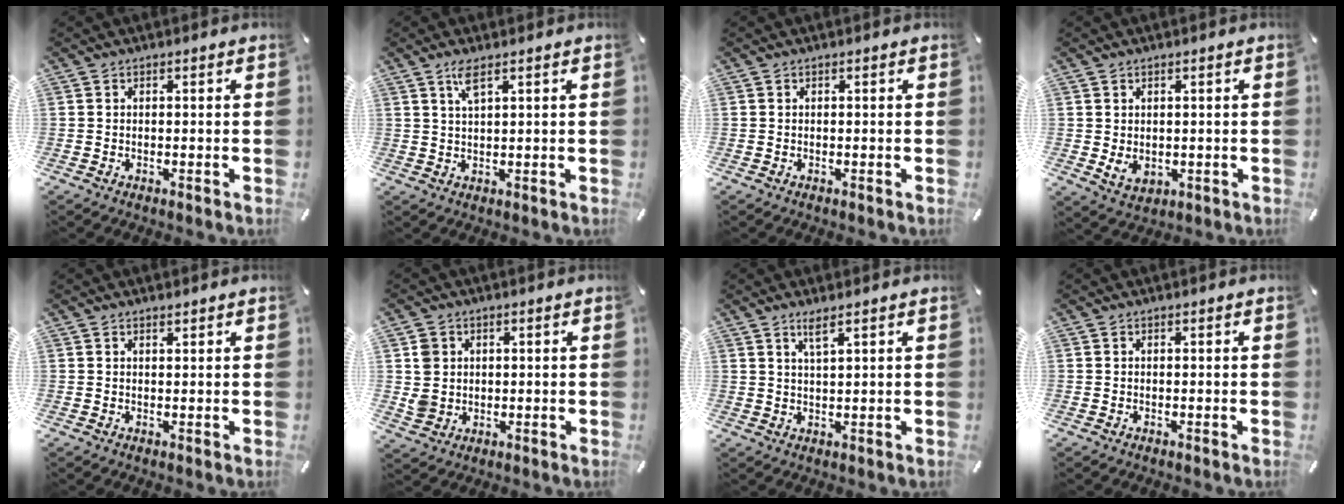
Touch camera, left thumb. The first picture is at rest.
{"total": 3.4, "force": [2.1, 0.5, 2.6], "torque": [-0.058, 0.002, 0.036]}
{"total": 0.0}
{"total": 3.5, "force": [0.6, 3.0, 1.8], "torque": [-0.025, -0.006, 0.010]}
{"total": 0.8, "force": [0.8, 0.2, 0.3], "torque": [-0.005, -0.001, 0.014]}
{"total": 5.2, "force": [0.8, 5.1, 1.1], "torque": [-0.022, 0.002, 0.014]}
{"total": 3.1, "force": [2.3, 0.1, 2.1], "torque": [-0.046, -0.001, 0.040]}
{"total": 0.0}